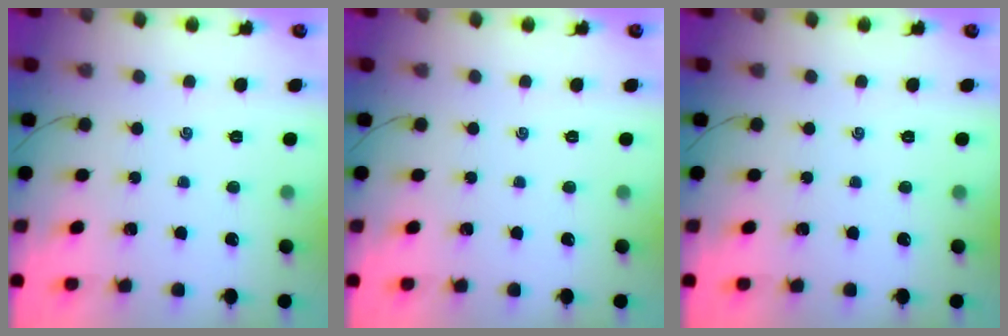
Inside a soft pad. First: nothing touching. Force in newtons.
{"total": 0.0}
{"total": 0.0}